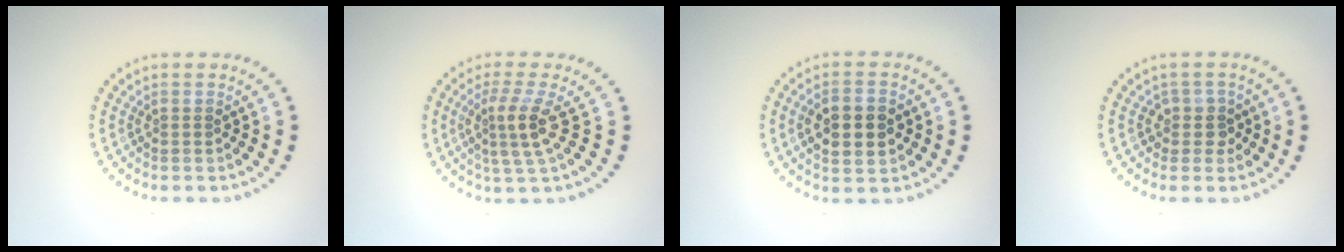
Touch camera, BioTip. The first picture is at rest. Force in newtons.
{"total": 3.0, "press": 2.2, "slide": 2.0}
{"total": 4.6, "press": 4.6, "slide": 0.2}
{"total": 1.8, "press": 1.5, "slide": 1.0}